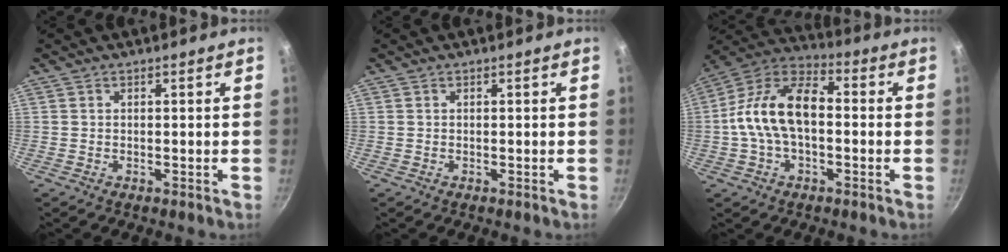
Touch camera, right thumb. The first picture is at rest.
{"total": 0.0}
{"total": 15.2, "force": [-0.4, 8.8, 12.4], "torque": [-0.232, 0.042, -0.016]}